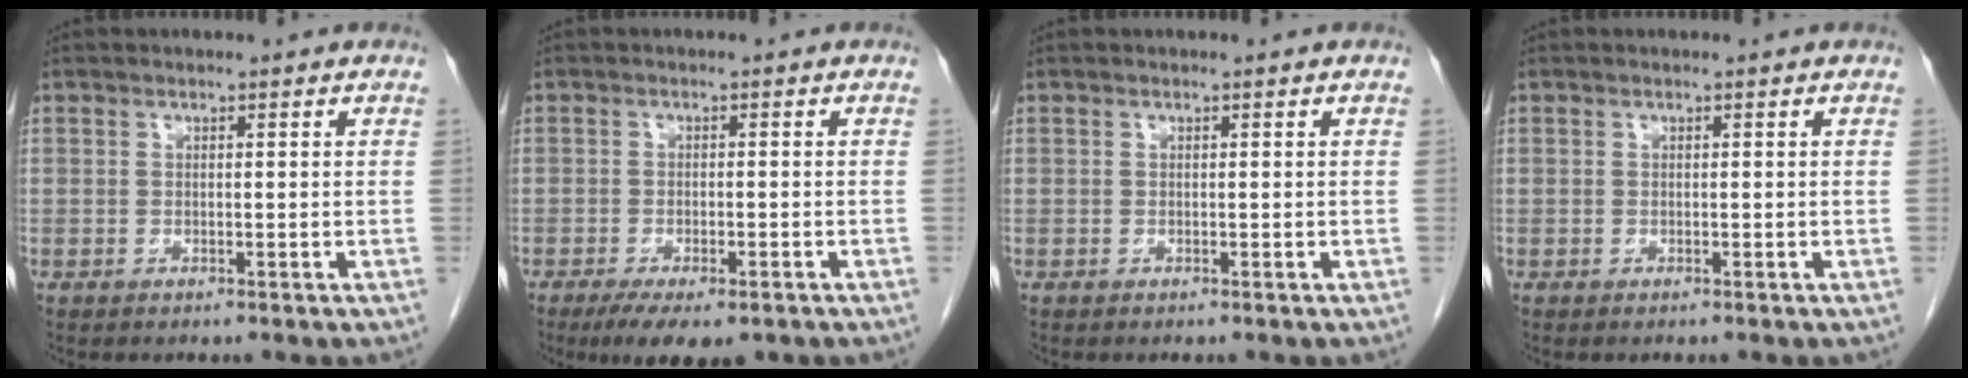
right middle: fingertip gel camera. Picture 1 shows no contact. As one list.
[{"total": 7.6, "force": [-5.2, 2.5, 5.0], "torque": [-0.073, -0.015, -0.076]}, {"total": 0.0}, {"total": 0.0}]